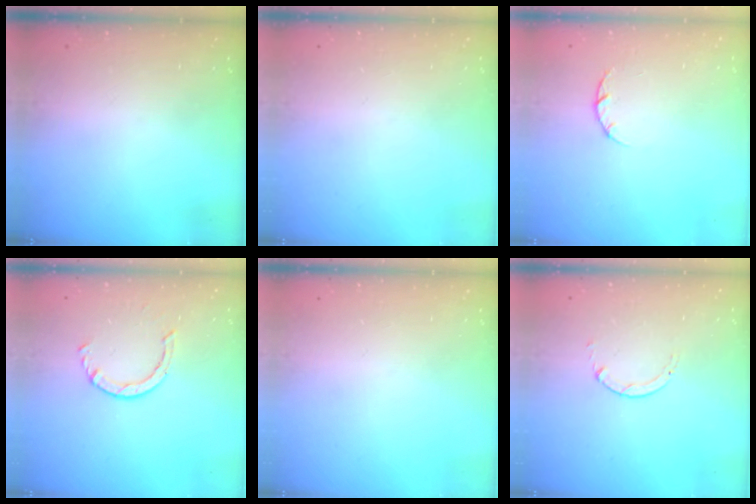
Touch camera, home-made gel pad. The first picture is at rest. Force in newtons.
{"total": 0.0}
{"total": 3.1, "press": 3.0, "slide": 0.4}
{"total": 2.2, "press": 2.2, "slide": 0.4}
{"total": 0.0}
{"total": 0.7, "press": 0.7, "slide": 0.1}